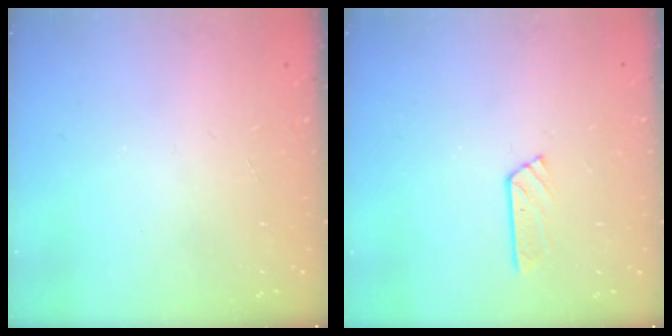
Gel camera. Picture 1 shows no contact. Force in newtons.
{"total": 3.0, "press": 3.0, "slide": 0.3}